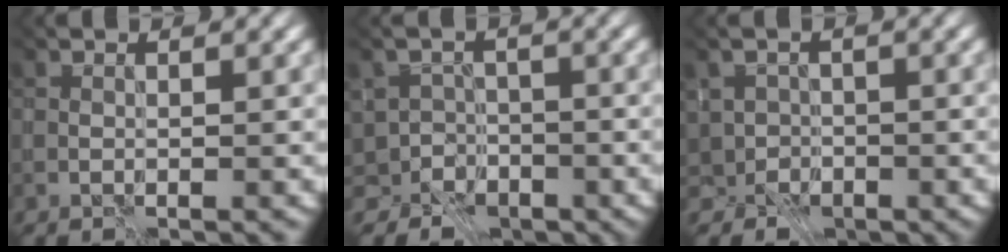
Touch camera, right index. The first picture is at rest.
{"total": 6.3, "force": [-3.8, 5.0, 0.4], "torque": [0.023, -0.011, -0.063]}
{"total": 3.9, "force": [-1.5, 3.6, 0.2], "torque": [0.021, 0.003, -0.033]}